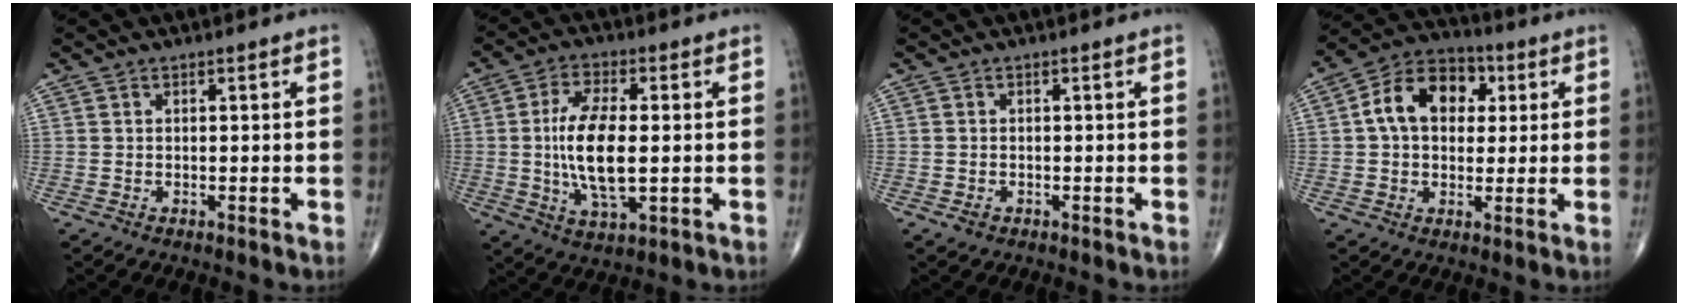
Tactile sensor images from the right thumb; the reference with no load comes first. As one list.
[{"total": 12.7, "force": [-0.7, 5.0, 11.6], "torque": [-0.238, 0.012, -0.016]}, {"total": 1.2, "force": [-0.7, 0.9, 0.5], "torque": [-0.007, 0.003, -0.009]}, {"total": 12.7, "force": [2.6, 9.0, 8.6], "torque": [-0.116, 0.020, 0.032]}]